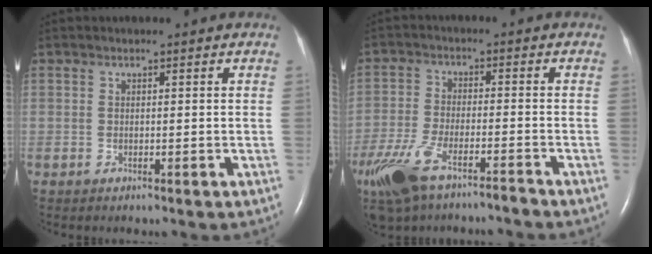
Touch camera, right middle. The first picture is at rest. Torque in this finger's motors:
{"motor_torque": [1.08, -1.06, 0.45, 0.18]}